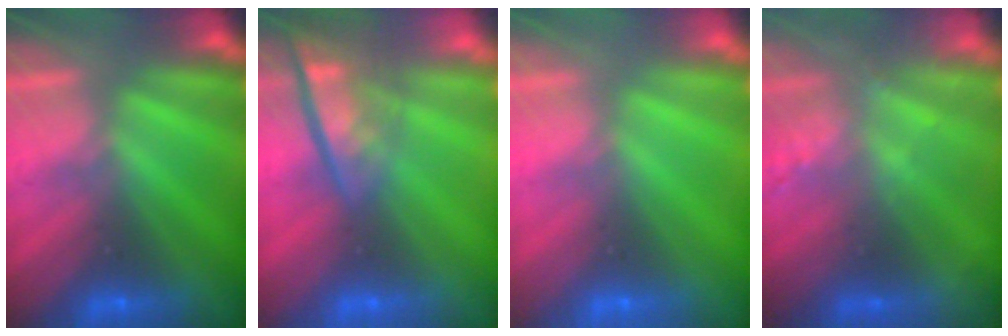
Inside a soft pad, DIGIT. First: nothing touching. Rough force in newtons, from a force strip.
{"total": 4.5}
{"total": 1.5}
{"total": 2.4}